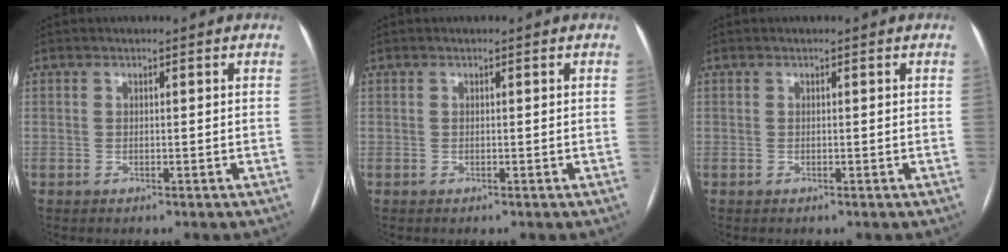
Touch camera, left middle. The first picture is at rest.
{"total": 0.0}
{"total": 0.0}